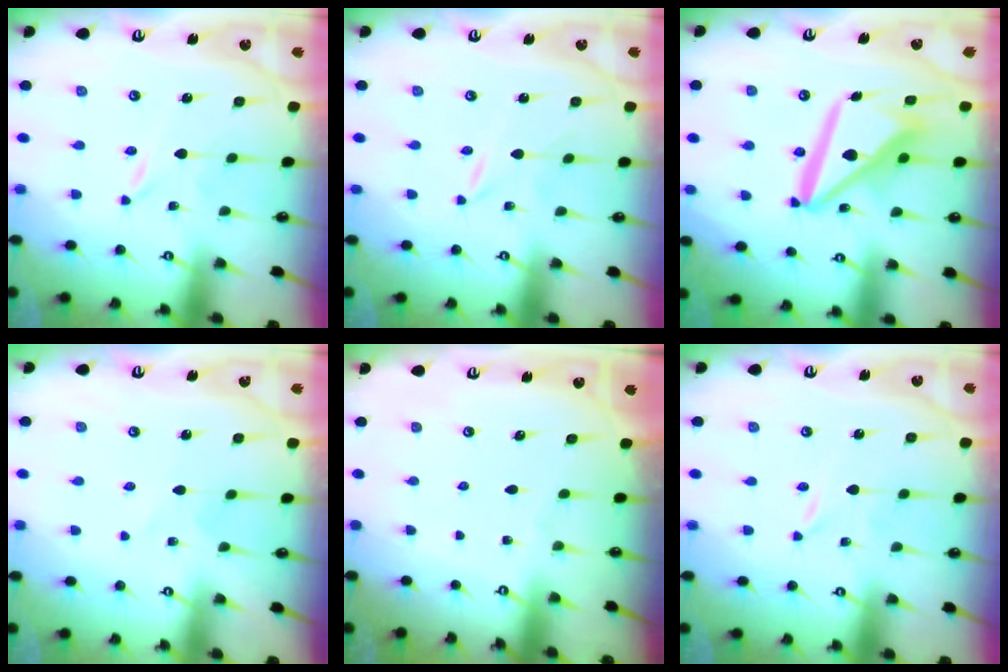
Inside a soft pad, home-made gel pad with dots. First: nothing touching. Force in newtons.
{"total": 0.0}
{"total": 14.3, "press": 14.2, "slide": 1.6}
{"total": 2.5, "press": 2.5, "slide": 0.2}
{"total": 0.0}
{"total": 0.0}